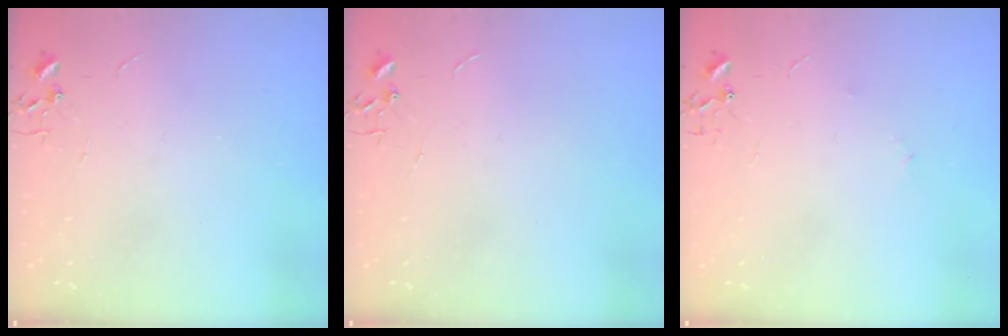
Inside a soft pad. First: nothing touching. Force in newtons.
{"total": 0.0}
{"total": 4.1, "press": 4.0, "slide": 0.5}